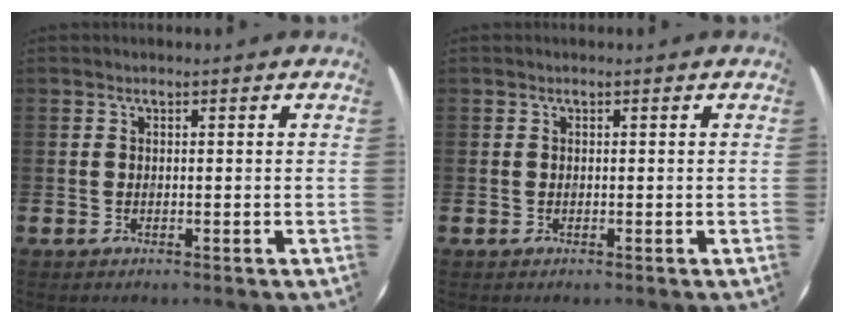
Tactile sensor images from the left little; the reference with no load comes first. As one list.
[{"total": 0.0}]